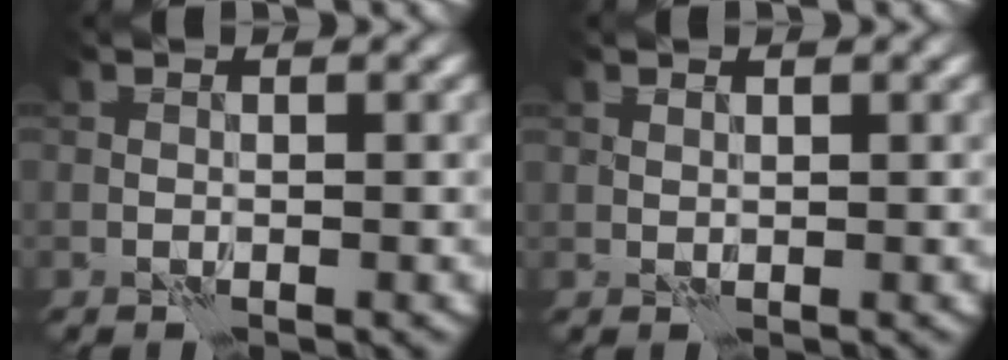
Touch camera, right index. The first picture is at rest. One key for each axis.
{"total": 0.7, "fx": 0.5, "fy": 0.3, "fz": 0.1, "tx": -0.007, "ty": -0.002, "tz": 0.012}